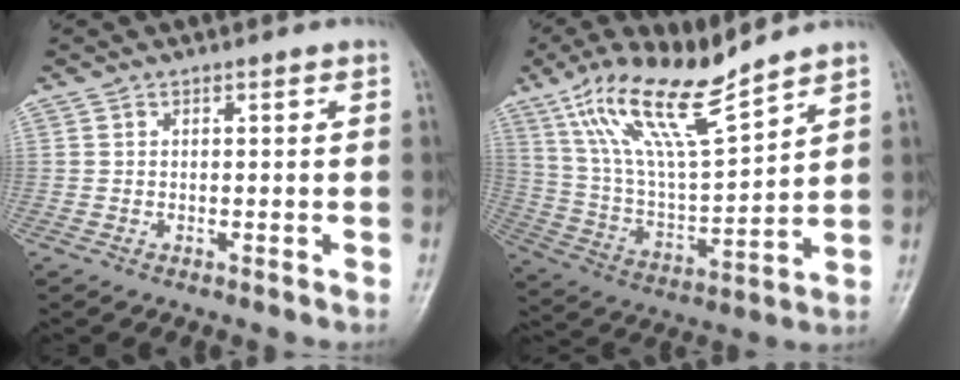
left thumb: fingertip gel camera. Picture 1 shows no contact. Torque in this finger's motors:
{"motor_torque": [0.40, 0.28, 1.19, -1.60, 0.58]}